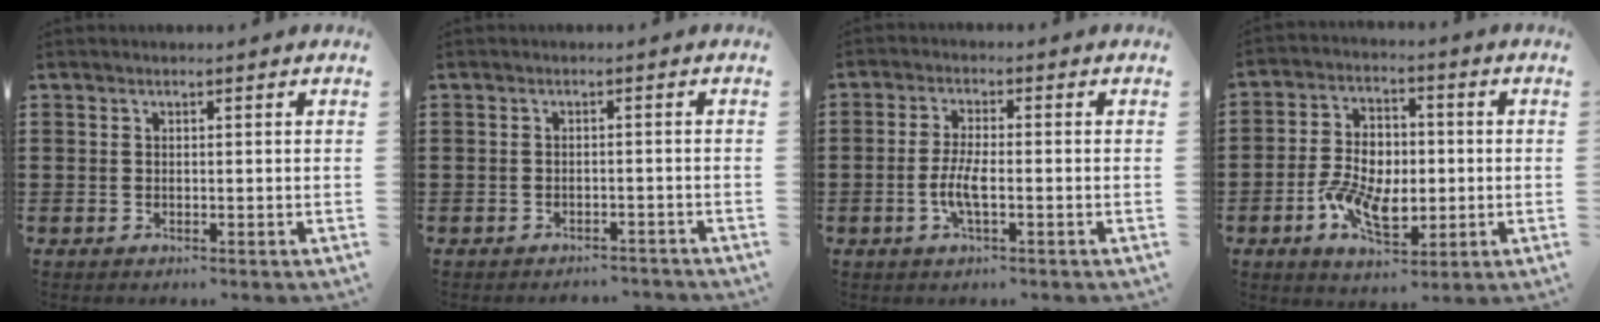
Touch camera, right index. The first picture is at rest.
{"total": 1.7, "force": [-1.6, 0.2, 0.1], "torque": [-0.008, 0.000, -0.035]}
{"total": 4.3, "force": [-1.3, 1.0, 4.0], "torque": [-0.089, -0.005, -0.029]}
{"total": 8.6, "force": [-2.3, 5.3, 6.4], "torque": [-0.137, 0.010, -0.043]}